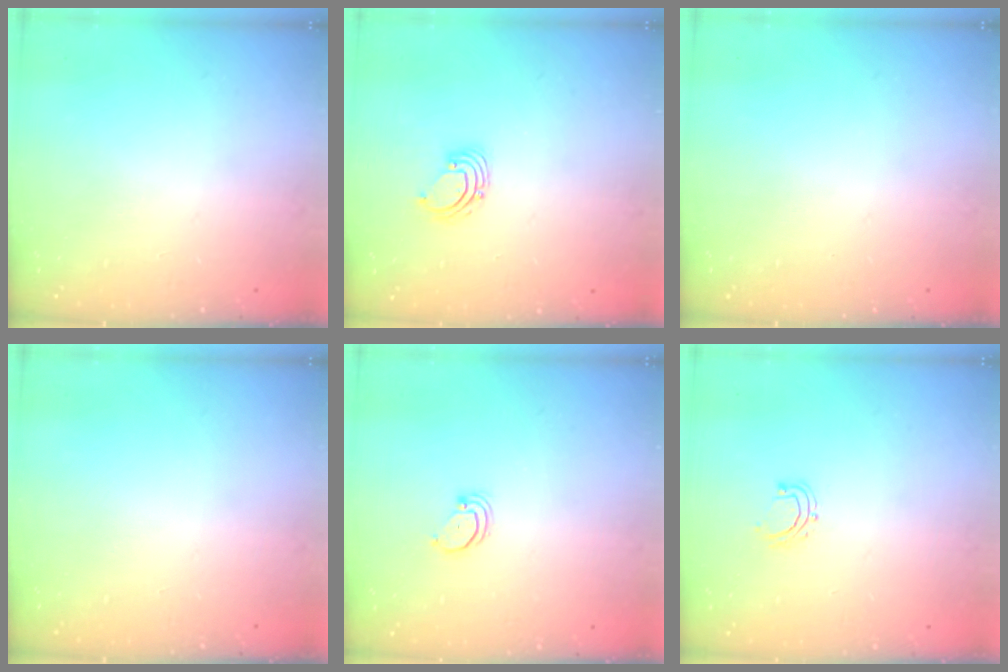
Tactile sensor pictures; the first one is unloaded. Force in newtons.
{"total": 2.2, "press": 2.2, "slide": 0.2}
{"total": 0.0}
{"total": 0.0}
{"total": 2.0, "press": 2.0, "slide": 0.2}
{"total": 4.4, "press": 4.3, "slide": 0.6}